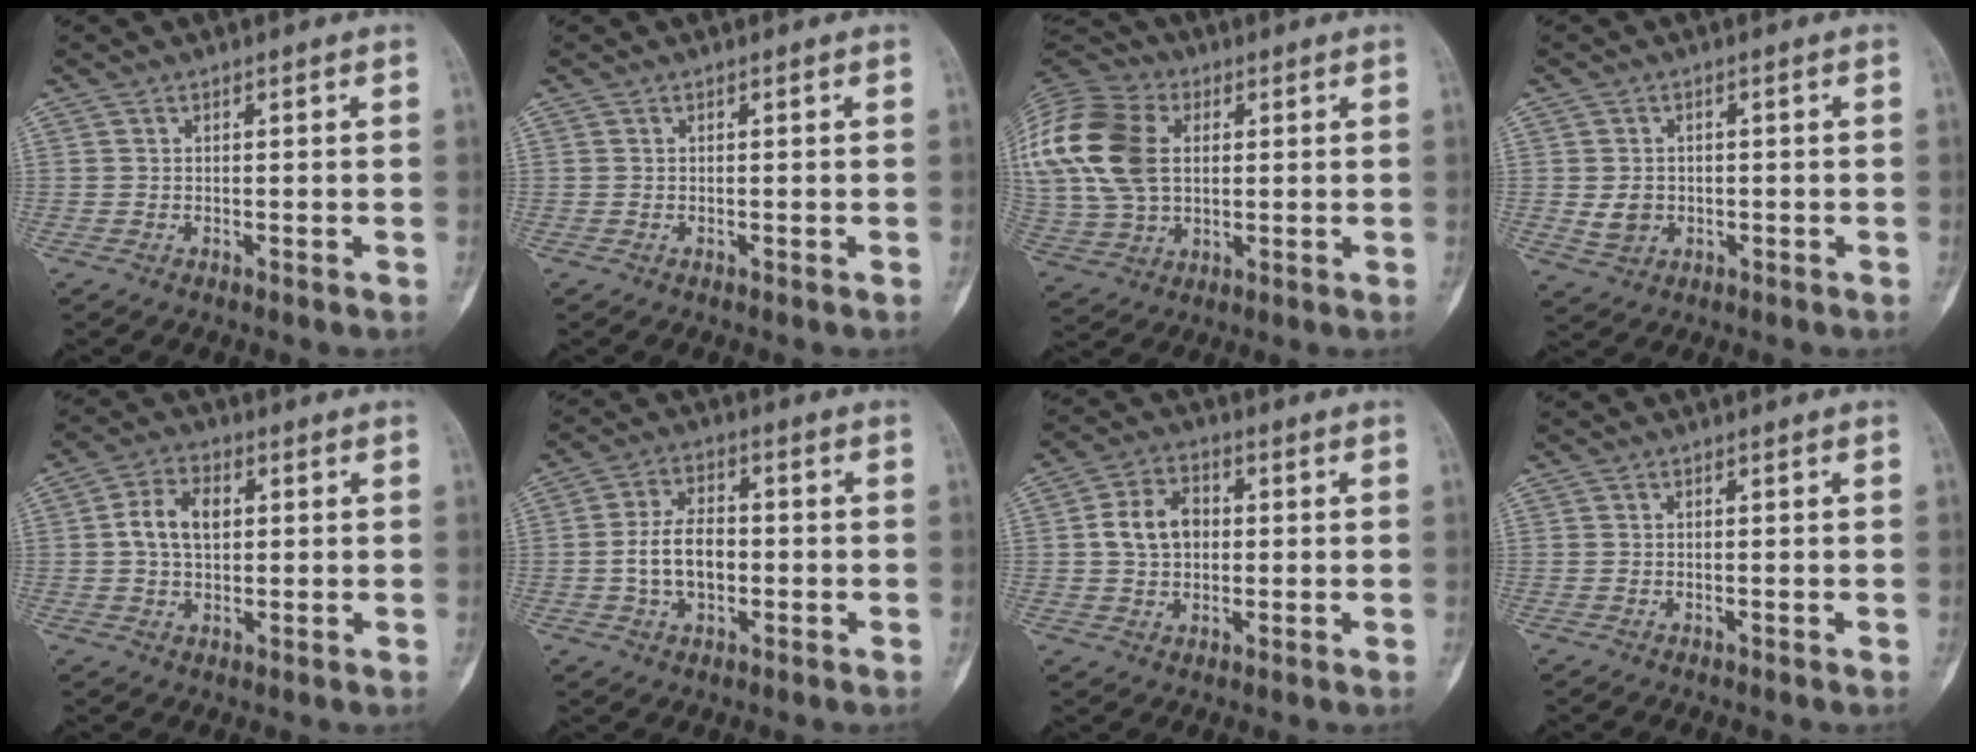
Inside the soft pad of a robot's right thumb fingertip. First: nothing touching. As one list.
[{"total": 0.0}, {"total": 26.2, "force": [5.5, 18.6, 17.6], "torque": [-0.417, 0.038, 0.110]}, {"total": 3.9, "force": [-0.4, 3.4, 2.0], "torque": [-0.020, 0.001, 0.000]}, {"total": 7.3, "force": [1.1, 4.8, 5.4], "torque": [-0.092, 0.011, 0.016]}, {"total": 8.3, "force": [-1.1, 5.2, 6.4], "torque": [-0.100, 0.014, -0.023]}, {"total": 8.3, "force": [0.7, 6.2, 5.6], "torque": [-0.082, 0.014, 0.008]}, {"total": 0.0}]